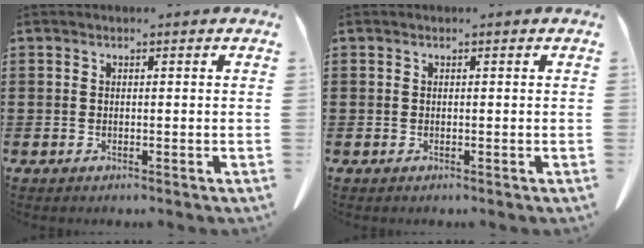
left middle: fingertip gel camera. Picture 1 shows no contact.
{"total": 0.0}